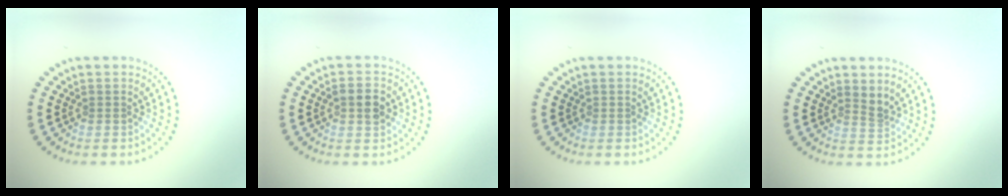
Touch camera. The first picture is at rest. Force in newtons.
{"total": 2.4, "press": 2.4, "slide": 0.2}
{"total": 0.0}
{"total": 1.7, "press": 1.2, "slide": 1.2}